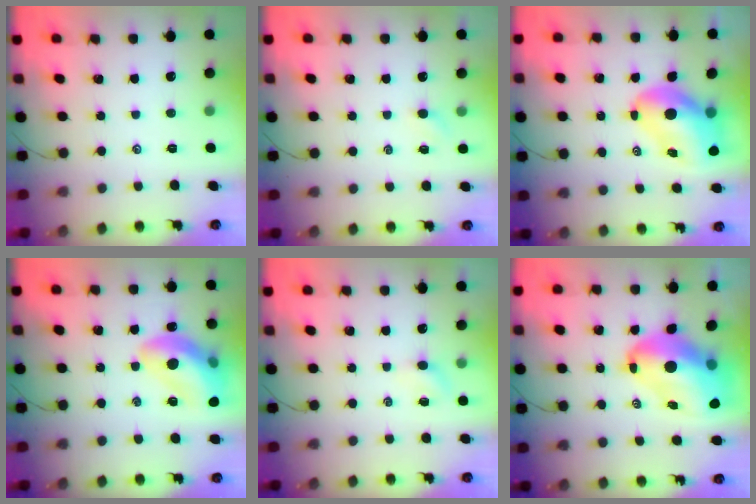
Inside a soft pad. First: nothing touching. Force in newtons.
{"total": 2.4, "press": 2.3, "slide": 0.7}
{"total": 10.6, "press": 10.2, "slide": 3.0}
{"total": 16.3, "press": 16.1, "slide": 2.3}
{"total": 2.3, "press": 2.2, "slide": 0.7}
{"total": 16.9, "press": 16.3, "slide": 4.6}